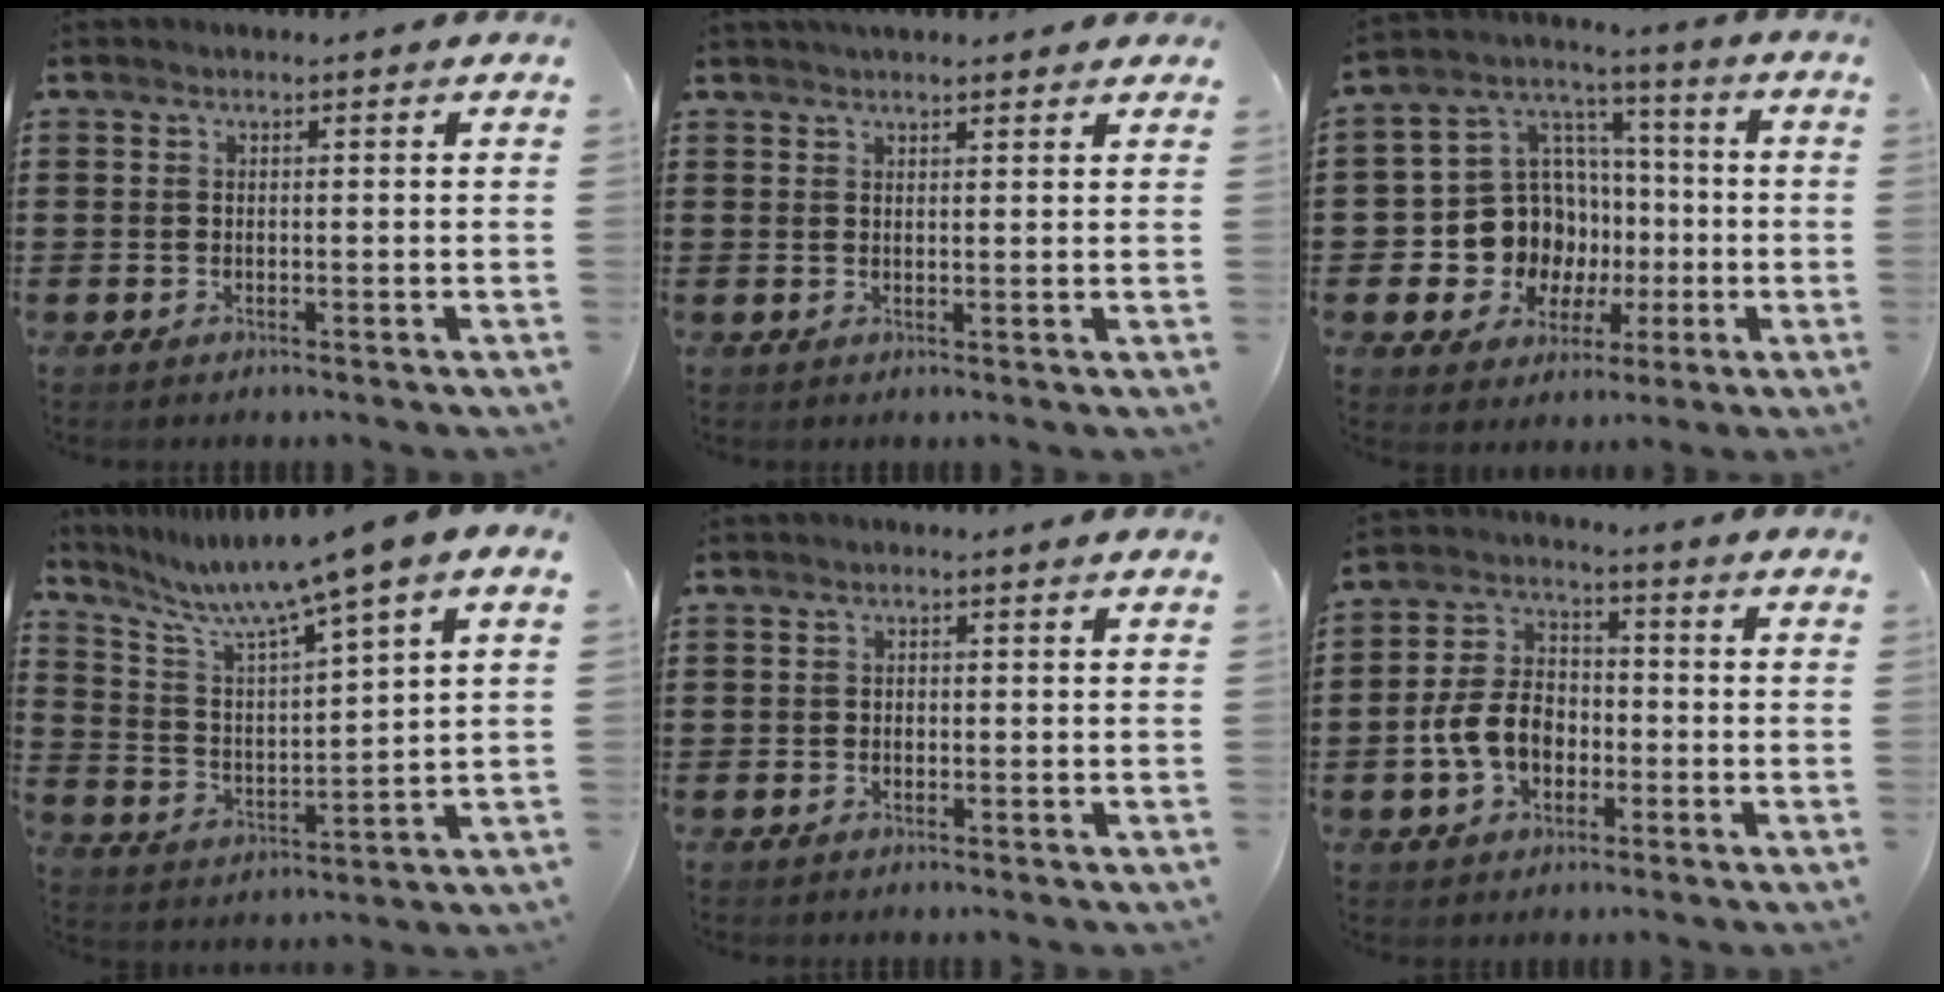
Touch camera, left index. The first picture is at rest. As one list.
[{"total": 2.2, "force": [2.0, 0.5, 0.7], "torque": [-0.018, 0.002, 0.039]}, {"total": 12.1, "force": [-1.6, 11.4, 3.8], "torque": [-0.117, -0.002, -0.015]}, {"total": 7.8, "force": [6.0, -0.6, 4.9], "torque": [-0.120, -0.042, 0.092]}, {"total": 0.8, "force": [-0.4, 0.7, 0.3], "torque": [-0.008, 0.002, -0.008]}, {"total": 7.9, "force": [-2.4, 5.7, 4.9], "torque": [-0.124, 0.009, -0.051]}]